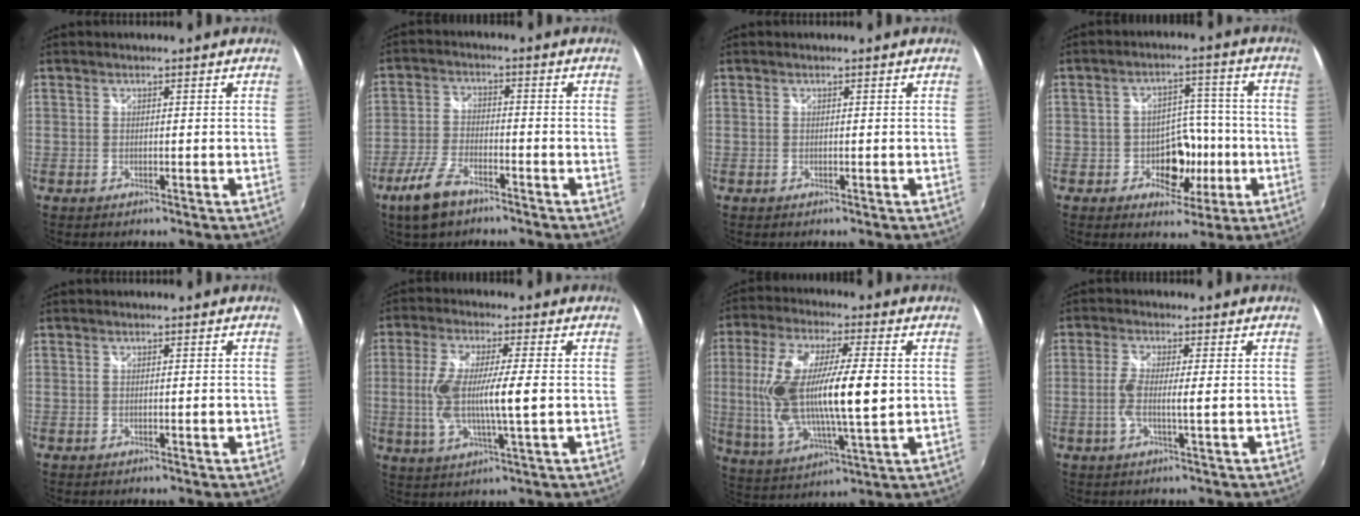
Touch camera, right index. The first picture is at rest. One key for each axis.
{"total": 8.2, "fx": -5.6, "fy": 3.4, "fz": 4.9, "tx": -0.122, "ty": -0.008, "tz": -0.109}
{"total": 0.0}
{"total": 9.3, "fx": -2.9, "fy": 7.0, "fz": 5.4, "tx": -0.090, "ty": 0.011, "tz": -0.036}
{"total": 0.7, "fx": -0.2, "fy": 0.3, "fz": 0.6, "tx": -0.007, "ty": 0.004, "tz": -0.001}
{"total": 11.5, "fx": -0.7, "fy": 2.2, "fz": 11.3, "tx": -0.214, "ty": -0.009, "tz": -0.010}
{"total": 19.6, "fx": 0.8, "fy": 6.2, "fz": 18.6, "tx": -0.355, "ty": -0.005, "tz": 0.020}
{"total": 4.3, "fx": -0.6, "fy": 0.3, "fz": 4.3, "tx": -0.086, "ty": -0.003, "tz": -0.016}